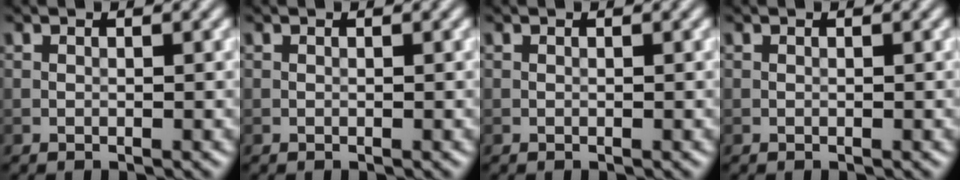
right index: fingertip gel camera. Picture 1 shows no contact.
{"total": 0.0}
{"total": 0.0}
{"total": 0.0}